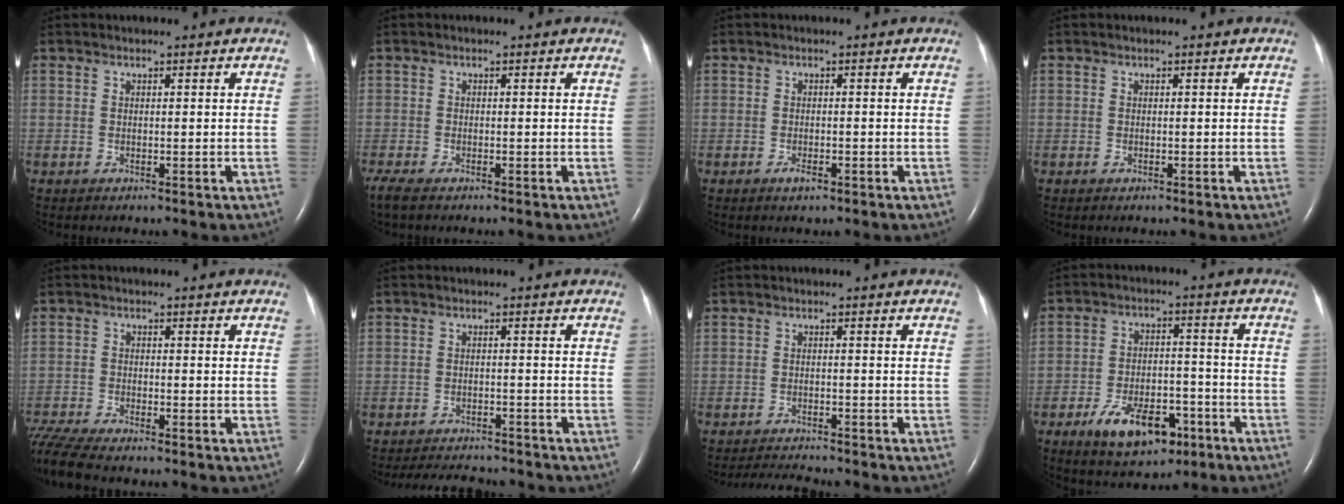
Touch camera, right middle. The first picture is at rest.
{"total": 2.9, "force": [-2.2, 0.7, 1.7], "torque": [-0.038, -0.011, -0.040]}
{"total": 1.4, "force": [-0.9, 0.5, 1.0], "torque": [-0.020, -0.001, -0.012]}
{"total": 0.0}
{"total": 8.0, "force": [-7.3, 0.1, 3.2], "torque": [-0.070, -0.017, -0.135]}
{"total": 8.0, "force": [-7.5, 1.6, 2.0], "torque": [-0.032, -0.004, -0.104]}
{"total": 5.1, "force": [-4.9, -0.2, 1.2], "torque": [-0.023, -0.018, -0.079]}
{"total": 10.5, "force": [-5.9, 5.2, 7.0], "torque": [-0.124, 0.003, -0.089]}